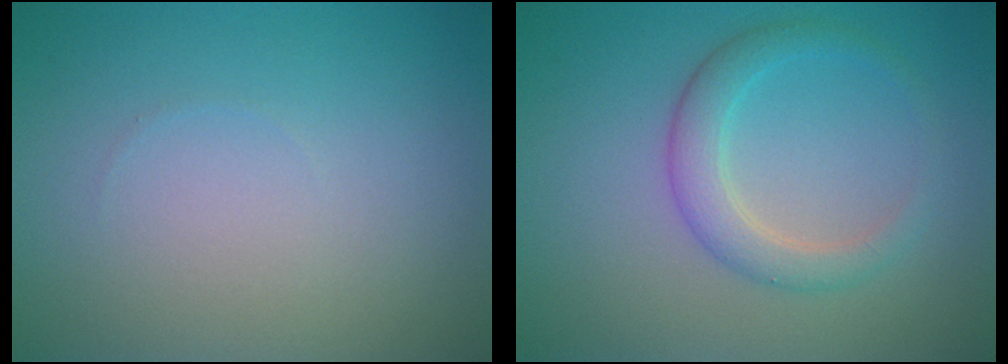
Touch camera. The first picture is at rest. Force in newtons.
{"total": 2.9, "press": 2.9, "slide": 0.1}